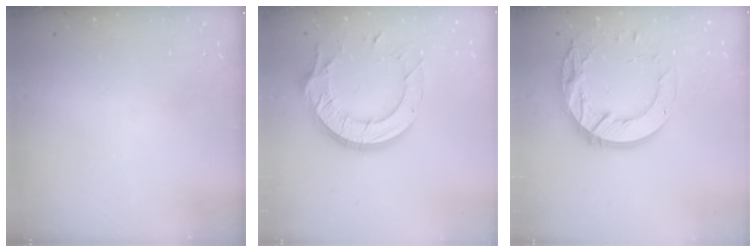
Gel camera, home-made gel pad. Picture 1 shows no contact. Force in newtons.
{"total": 16.0, "press": 15.9, "slide": 1.4}
{"total": 16.8, "press": 16.8, "slide": 1.4}